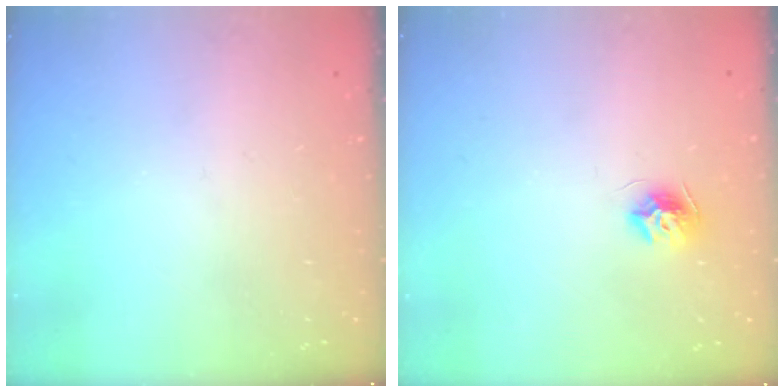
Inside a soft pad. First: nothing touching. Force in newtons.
{"total": 7.8, "press": 7.8, "slide": 0.2}